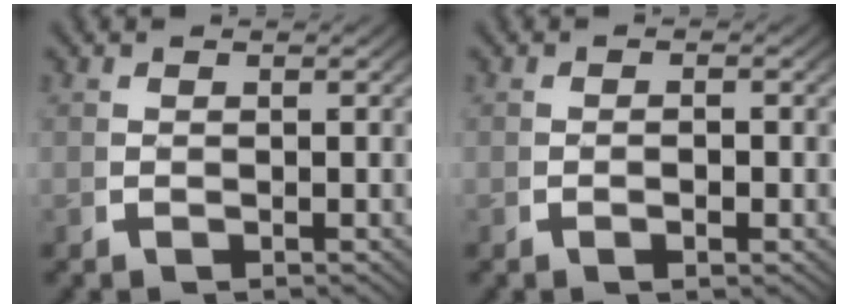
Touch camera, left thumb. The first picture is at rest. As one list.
[{"total": 1.1, "force": [-0.3, 0.5, 0.9], "torque": [-0.015, 0.003, -0.009]}]